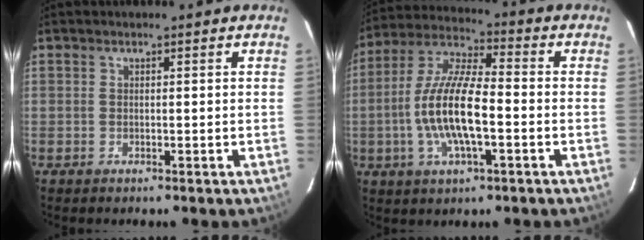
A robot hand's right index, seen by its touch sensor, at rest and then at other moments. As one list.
[{"total": 14.3, "force": [-2.9, 4.5, 13.3], "torque": [-0.269, 0.002, -0.058]}]